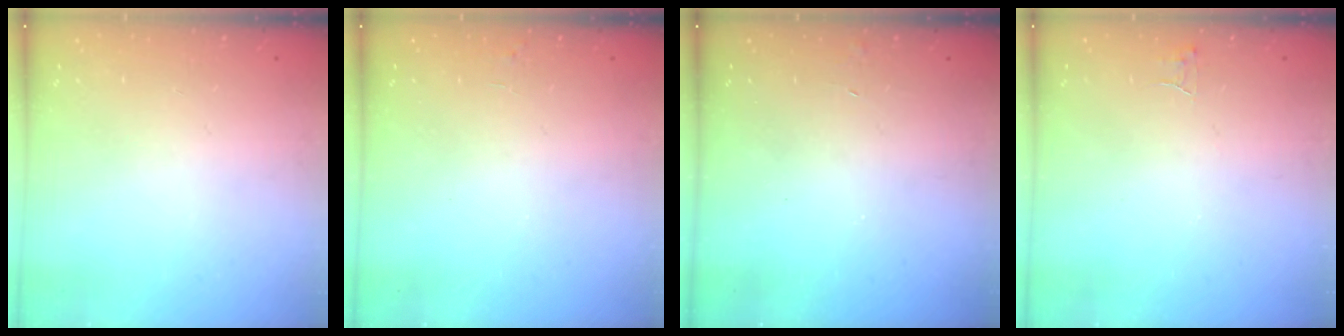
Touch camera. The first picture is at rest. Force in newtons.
{"total": 1.7, "press": 1.7, "slide": 0.1}
{"total": 4.3, "press": 4.2, "slide": 0.4}
{"total": 2.8, "press": 2.8, "slide": 0.2}